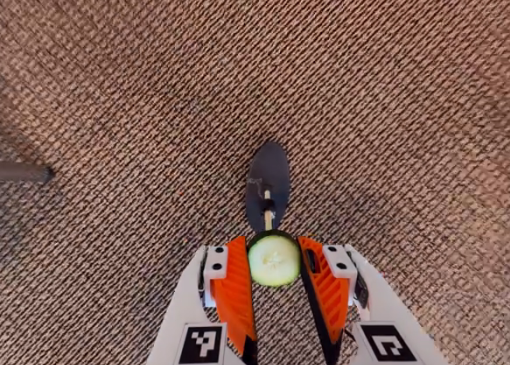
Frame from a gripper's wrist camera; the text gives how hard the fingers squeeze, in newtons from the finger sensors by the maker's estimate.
{"total": 7.6, "left": 7.3, "right": 7.8}